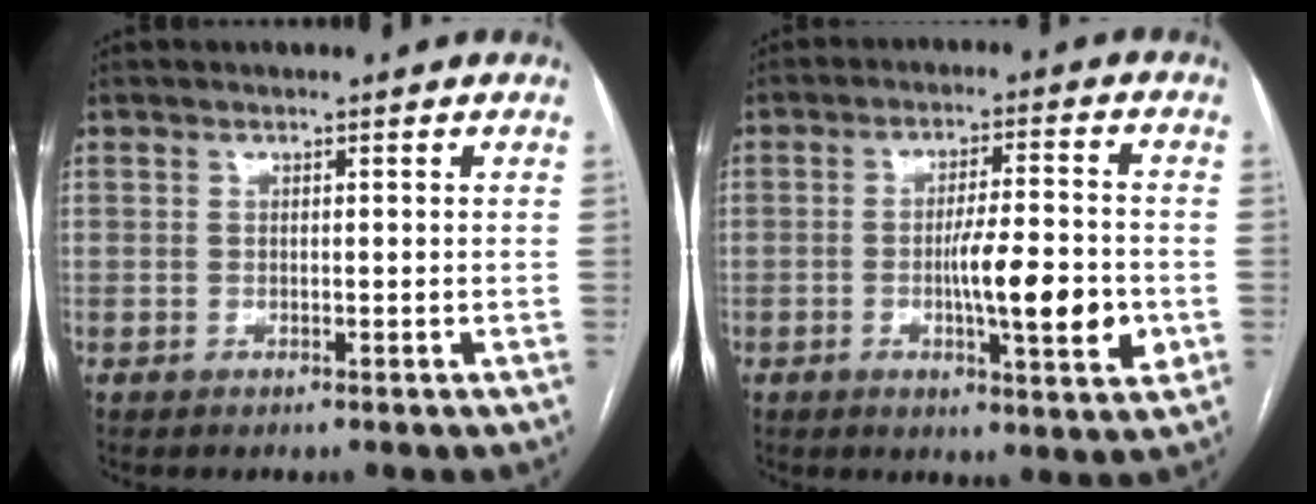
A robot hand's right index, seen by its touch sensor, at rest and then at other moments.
{"total": 10.7, "force": [-2.2, 1.6, 10.3], "torque": [-0.161, -0.004, -0.033]}